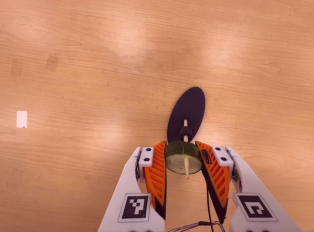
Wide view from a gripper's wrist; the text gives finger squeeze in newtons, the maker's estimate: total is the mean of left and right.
{"total": 9.5, "left": 8.5, "right": 10.6}